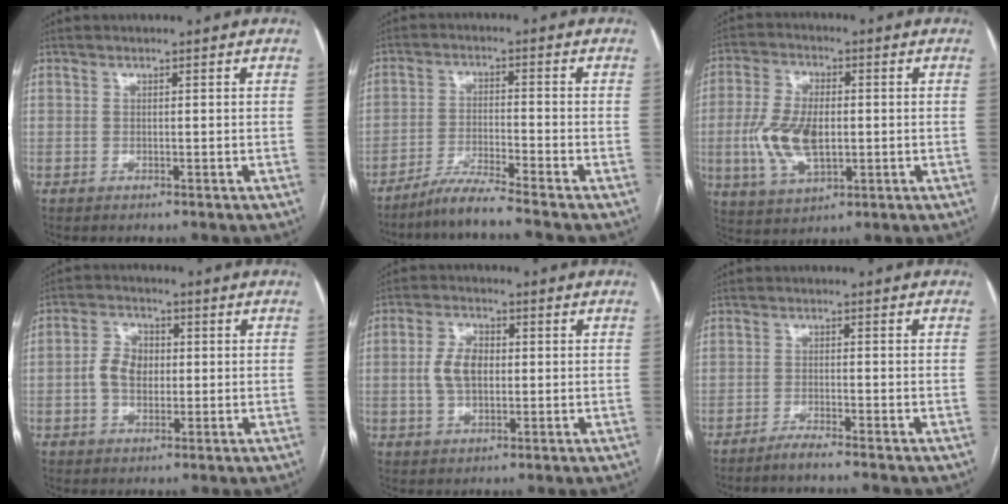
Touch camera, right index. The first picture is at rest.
{"total": 5.7, "force": [-5.0, -1.6, 2.1], "torque": [-0.038, -0.025, -0.098]}
{"total": 10.7, "force": [-1.1, 5.2, 9.3], "torque": [-0.202, 0.005, -0.013]}
{"total": 5.8, "force": [0.0, 4.2, 4.0], "torque": [-0.082, 0.018, 0.001]}
{"total": 6.1, "force": [0.3, 3.6, 5.0], "torque": [-0.105, 0.014, 0.008]}
{"total": 2.4, "force": [-2.2, -0.6, 1.0], "torque": [-0.025, -0.003, -0.043]}